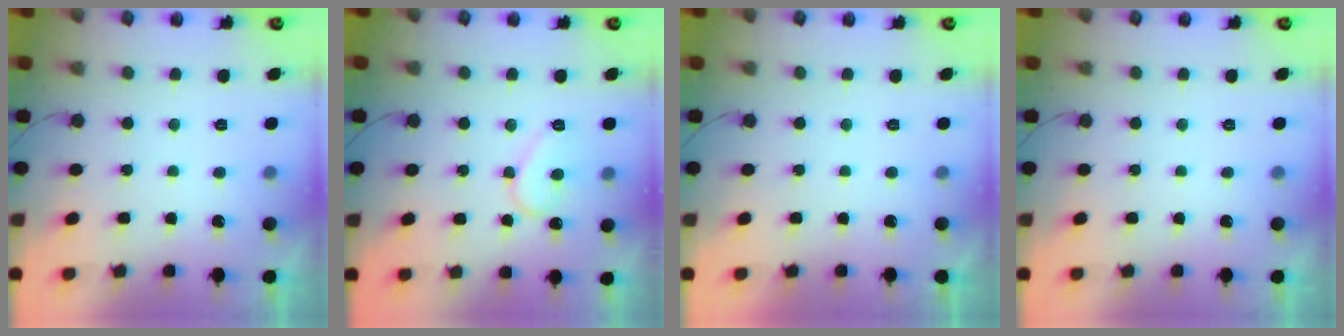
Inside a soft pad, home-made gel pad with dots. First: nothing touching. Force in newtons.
{"total": 9.0, "press": 9.0, "slide": 0.9}
{"total": 1.9, "press": 1.9, "slide": 0.1}
{"total": 0.0}